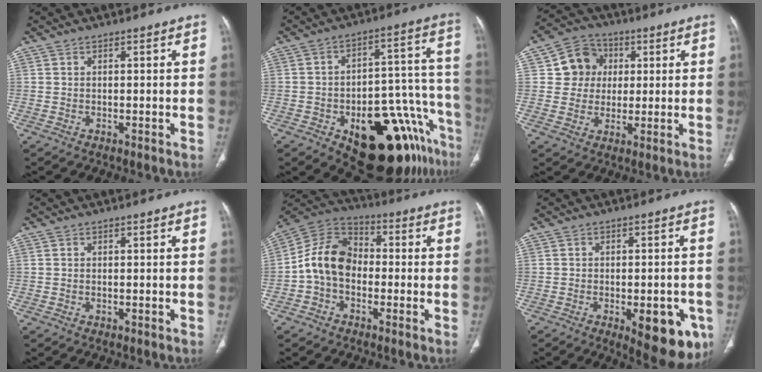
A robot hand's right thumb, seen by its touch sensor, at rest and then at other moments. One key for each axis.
{"total": 22.9, "fx": -12.8, "fy": 9.5, "fz": 16.5, "tx": -0.132, "ty": 0.099, "tz": -0.172}
{"total": 8.8, "fx": 2.0, "fy": 8.2, "fz": 2.6, "tx": -0.006, "ty": 0.004, "tz": 0.027}
{"total": 0.0}
{"total": 11.2, "fx": -1.7, "fy": 8.3, "fz": 7.3, "tx": -0.123, "ty": 0.037, "tz": -0.047}
{"total": 12.6, "fx": -4.9, "fy": 5.4, "fz": 10.4, "tx": -0.101, "ty": 0.003, "tz": -0.050}